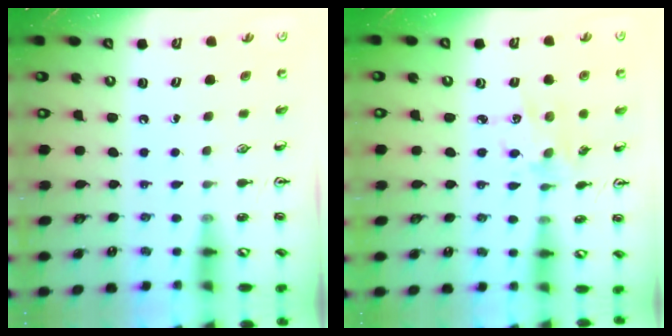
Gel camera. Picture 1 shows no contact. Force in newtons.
{"total": 5.1, "press": 4.9, "slide": 1.4}